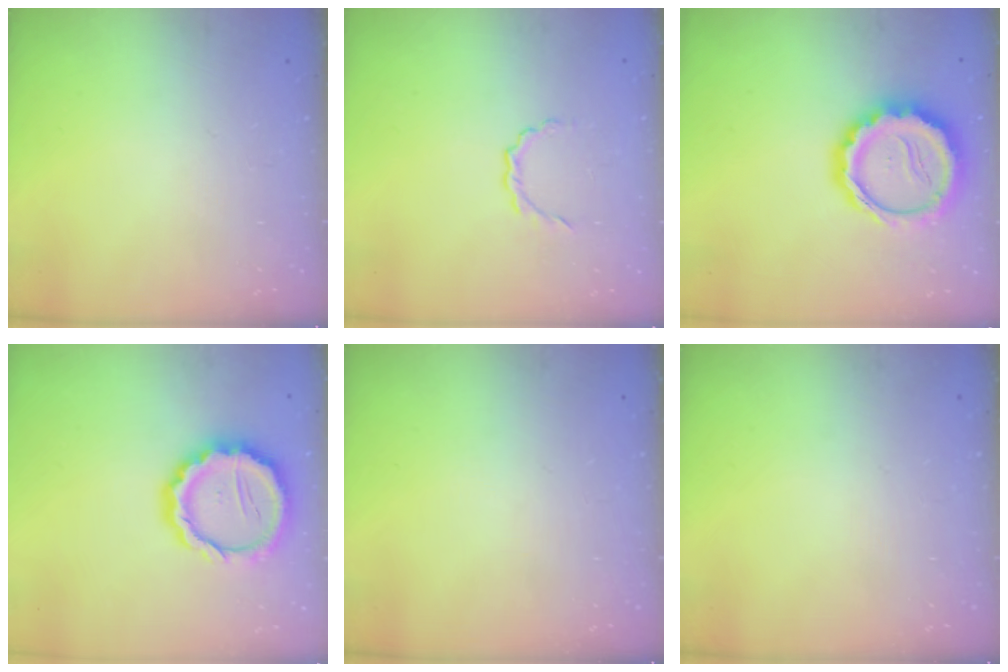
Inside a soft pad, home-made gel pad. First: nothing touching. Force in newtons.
{"total": 3.2, "press": 3.0, "slide": 1.0}
{"total": 17.4, "press": 17.1, "slide": 3.4}
{"total": 15.8, "press": 15.5, "slide": 3.2}
{"total": 0.0}
{"total": 0.0}